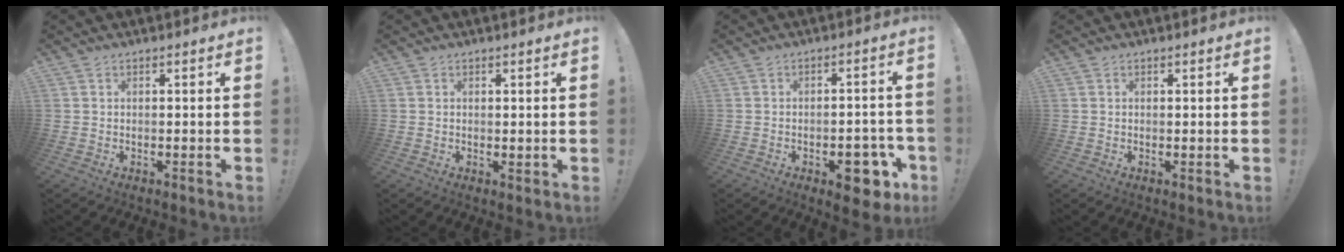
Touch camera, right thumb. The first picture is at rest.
{"total": 1.1, "force": [0.8, 0.7, 0.5], "torque": [-0.002, -0.002, 0.013]}
{"total": 10.4, "force": [-5.0, 5.5, 7.3], "torque": [-0.056, 0.028, -0.080]}
{"total": 0.5, "force": [0.4, 0.3, 0.1], "torque": [0.004, -0.002, 0.006]}